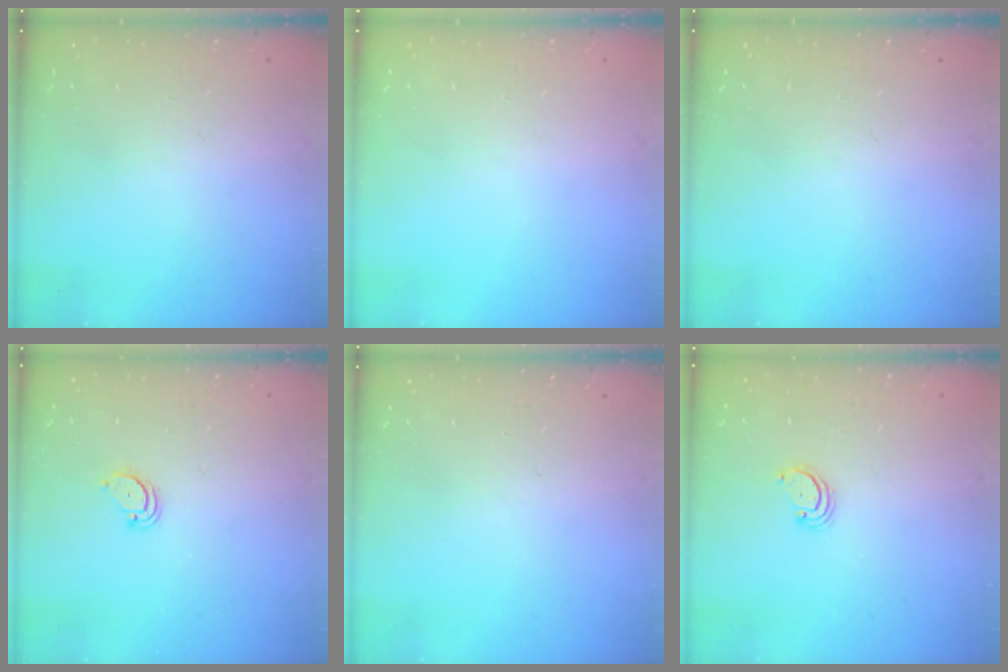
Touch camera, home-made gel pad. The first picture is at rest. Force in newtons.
{"total": 0.0}
{"total": 0.0}
{"total": 2.1, "press": 2.1, "slide": 0.2}
{"total": 0.0}
{"total": 2.5, "press": 2.5, "slide": 0.3}